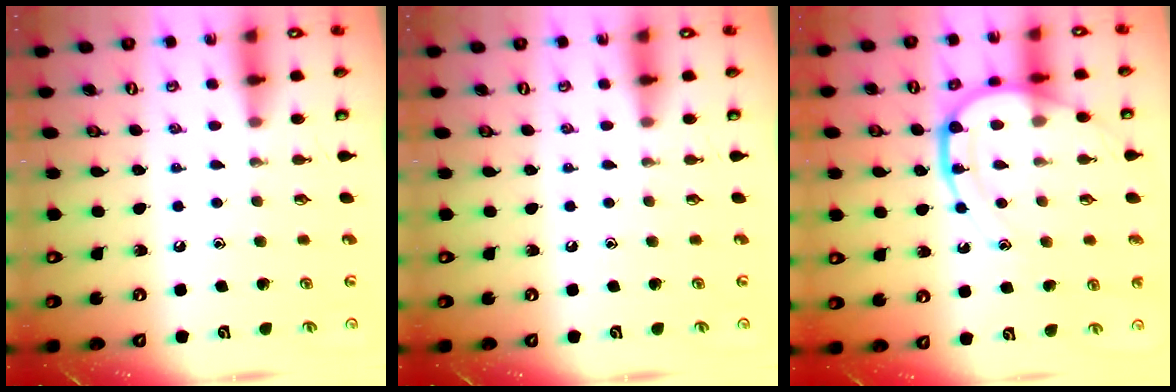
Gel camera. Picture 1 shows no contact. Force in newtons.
{"total": 0.0}
{"total": 15.8, "press": 15.8, "slide": 1.5}